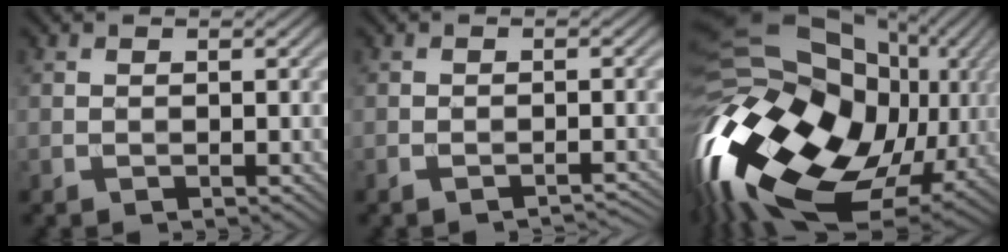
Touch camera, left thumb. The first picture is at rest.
{"total": 2.0, "force": [-1.8, 0.2, 0.8], "torque": [-0.007, 0.003, -0.029]}
{"total": 20.6, "force": [-3.5, 14.3, 14.5], "torque": [-0.343, -0.030, -0.047]}